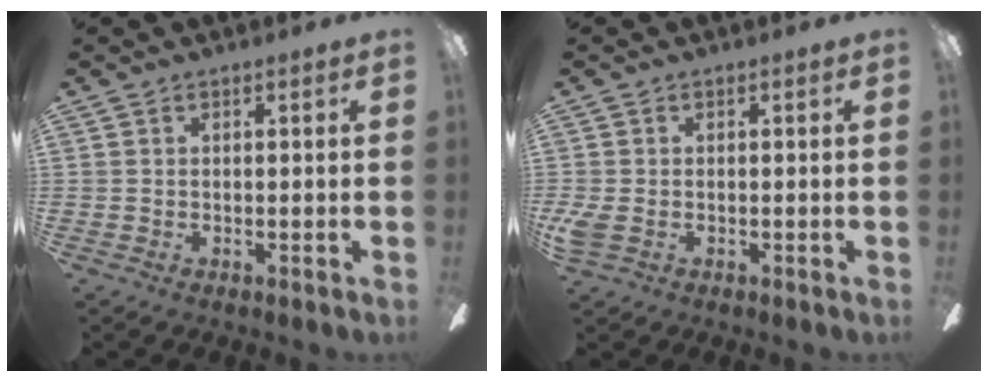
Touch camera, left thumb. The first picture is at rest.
{"total": 3.3, "force": [-0.7, 2.2, 2.4], "torque": [-0.061, 0.000, -0.017]}